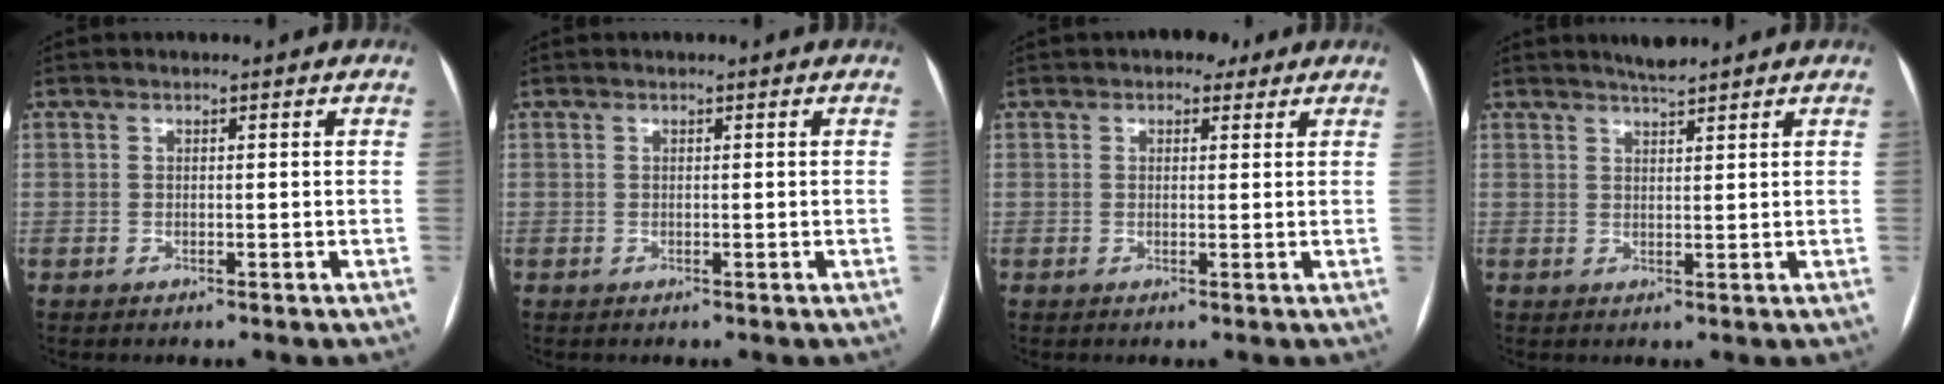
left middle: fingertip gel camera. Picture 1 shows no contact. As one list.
[{"total": 0.0}, {"total": 2.7, "force": [1.8, 1.7, 1.1], "torque": [-0.013, 0.012, 0.021]}, {"total": 2.5, "force": [2.3, 0.0, 0.9], "torque": [-0.019, 0.004, 0.040]}]